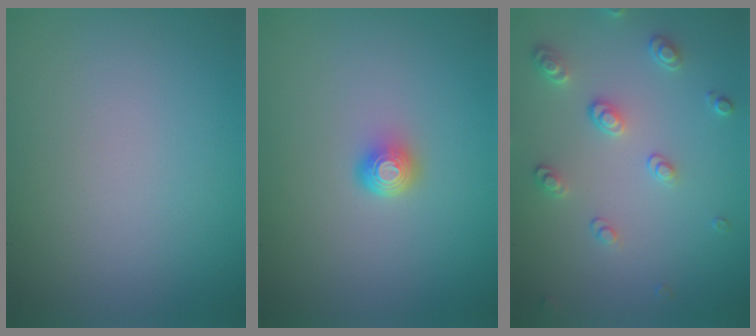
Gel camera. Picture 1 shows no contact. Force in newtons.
{"total": 1.6, "press": 1.3, "slide": 1.1}
{"total": 2.5, "press": 2.5, "slide": 0.4}